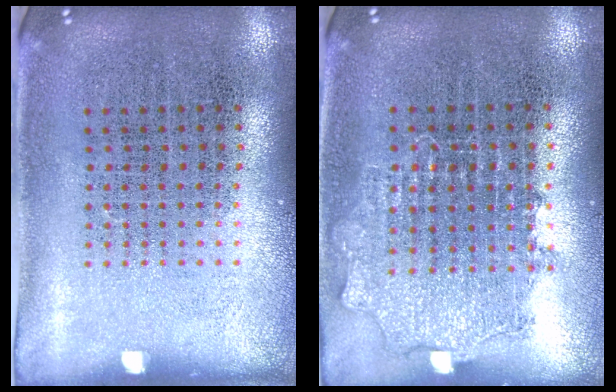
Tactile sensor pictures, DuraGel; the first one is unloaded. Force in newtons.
{"total": 0.9, "press": 0.8, "slide": 0.2}